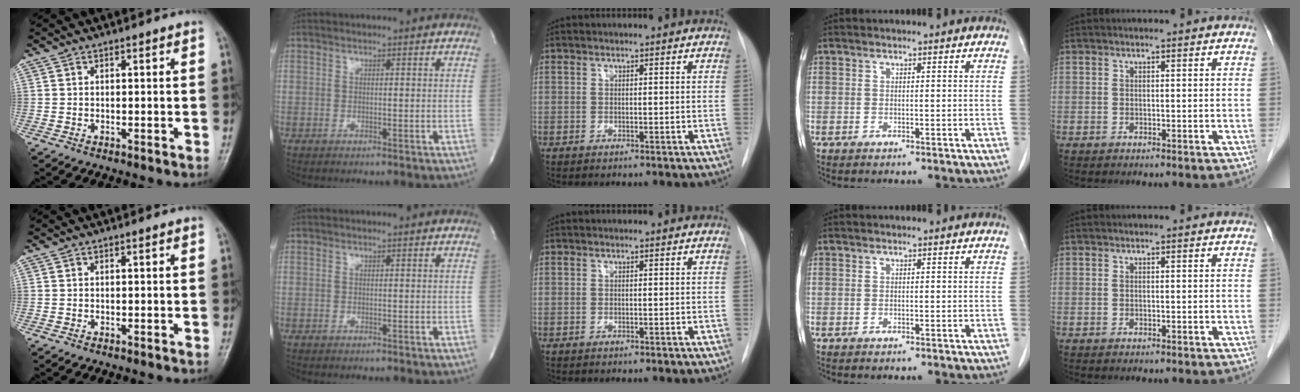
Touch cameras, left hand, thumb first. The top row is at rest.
{}